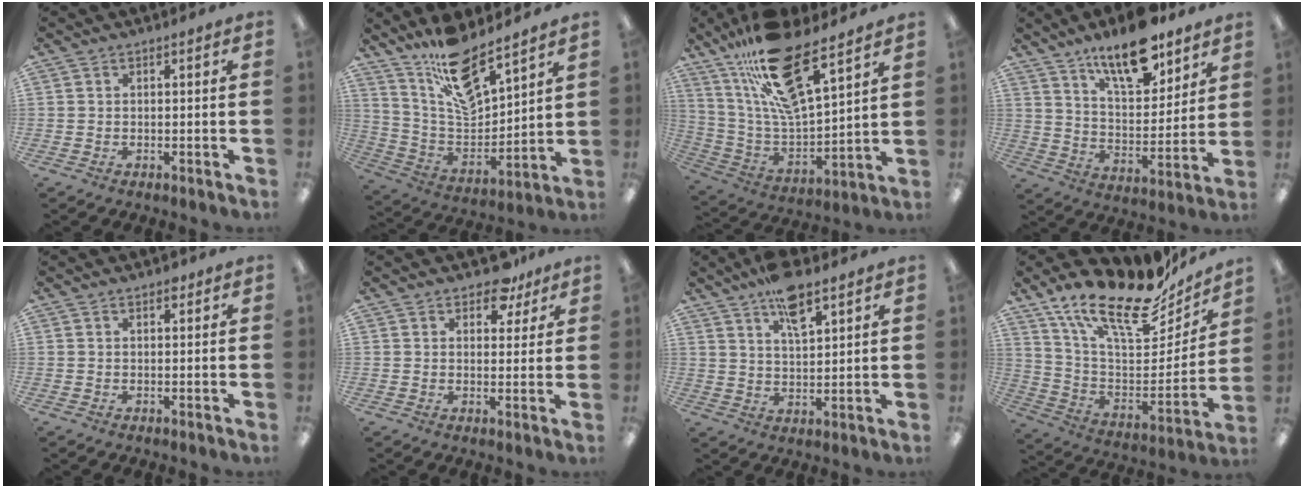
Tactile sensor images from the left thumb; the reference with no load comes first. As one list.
[{"total": 15.9, "force": [12.1, 5.5, 8.6], "torque": [-0.156, -0.079, 0.215]}, {"total": 21.2, "force": [14.7, 6.3, 13.8], "torque": [-0.252, -0.079, 0.255]}, {"total": 15.4, "force": [11.7, 5.4, 8.3], "torque": [-0.128, -0.069, 0.200]}, {"total": 1.1, "force": [0.9, 0.5, 0.5], "torque": [-0.003, -0.004, 0.014]}, {"total": 6.8, "force": [5.0, 3.4, 3.0], "torque": [-0.023, -0.027, 0.084]}, {"total": 9.1, "force": [6.4, 3.2, 5.6], "torque": [-0.094, -0.029, 0.111]}, {"total": 21.1, "force": [16.3, 7.3, 11.2], "torque": [-0.175, -0.119, 0.274]}]